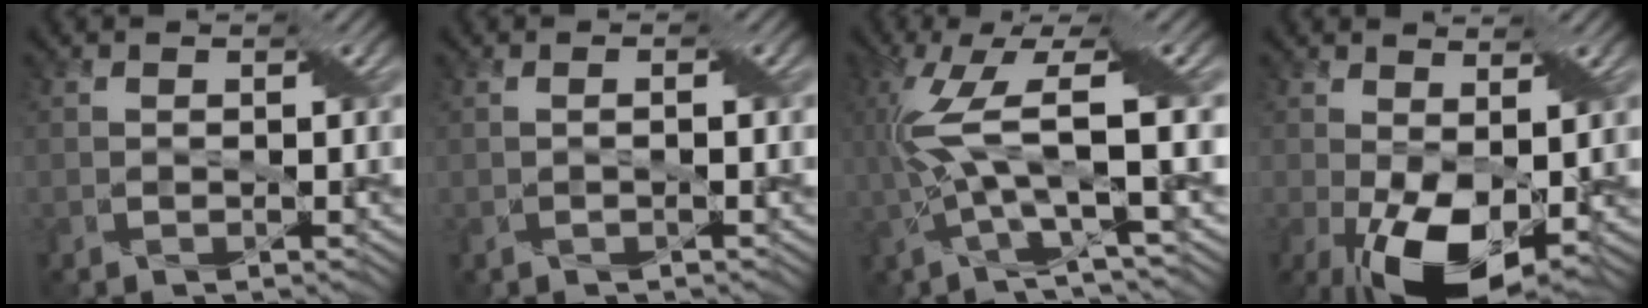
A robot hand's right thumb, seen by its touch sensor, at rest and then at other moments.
{"total": 0.9, "force": [-0.1, 0.0, 0.9], "torque": [-0.018, 0.005, -0.001]}
{"total": 10.7, "force": [-0.4, 2.7, 10.4], "torque": [-0.219, 0.013, -0.010]}
{"total": 10.3, "force": [-2.1, 5.2, 8.7], "torque": [-0.168, -0.013, -0.029]}